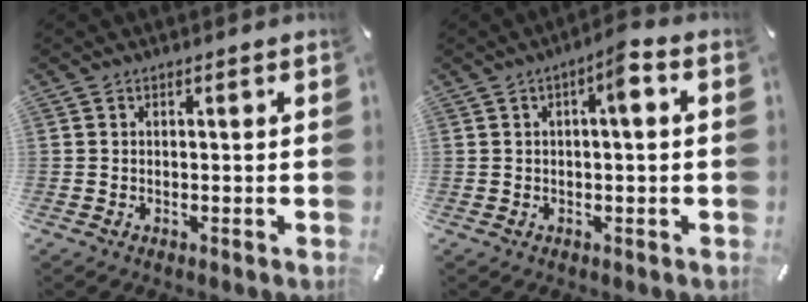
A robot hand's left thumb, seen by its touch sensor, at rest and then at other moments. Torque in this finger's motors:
{"motor_torque": [-0.10, -0.22, 0.11, 0.12, -0.03]}